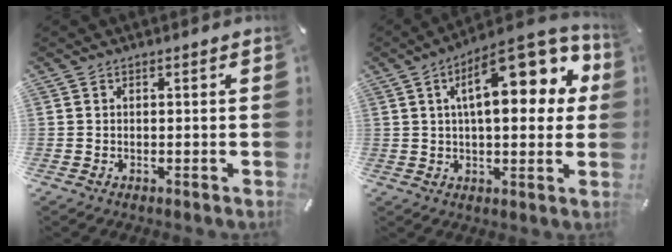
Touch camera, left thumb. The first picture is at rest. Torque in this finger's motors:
{"motor_torque": [2.48, 2.53, 1.48, -1.29, 0.56]}